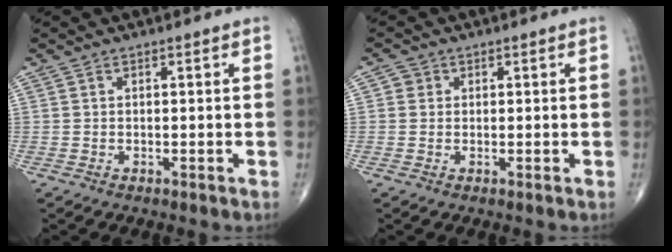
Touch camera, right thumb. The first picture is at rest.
{"total": 1.6, "force": [0.4, 1.5, 0.3], "torque": [0.003, 0.001, 0.002]}